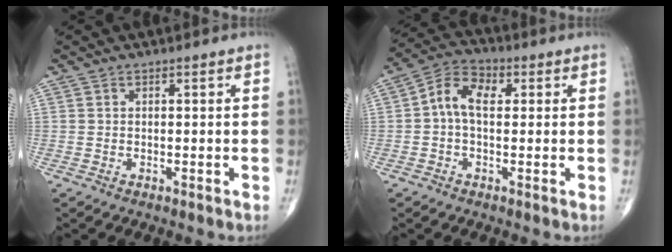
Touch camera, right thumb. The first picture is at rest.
{"total": 7.2, "force": [0.7, 4.5, 5.6], "torque": [-0.087, 0.023, 0.004]}